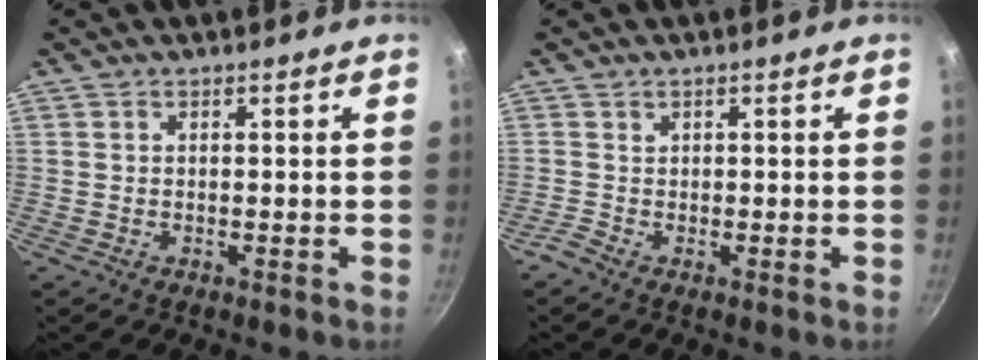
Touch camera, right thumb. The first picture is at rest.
{"total": 0.9, "force": [-0.5, 0.8, 0.2], "torque": [-0.001, 0.006, -0.010]}